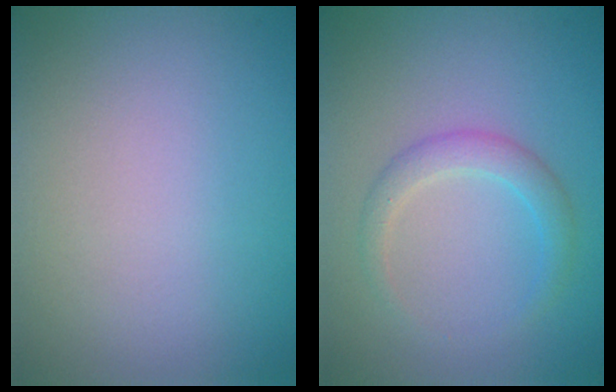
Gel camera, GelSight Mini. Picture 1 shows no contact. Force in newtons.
{"total": 2.2, "press": 2.2, "slide": 0.0}